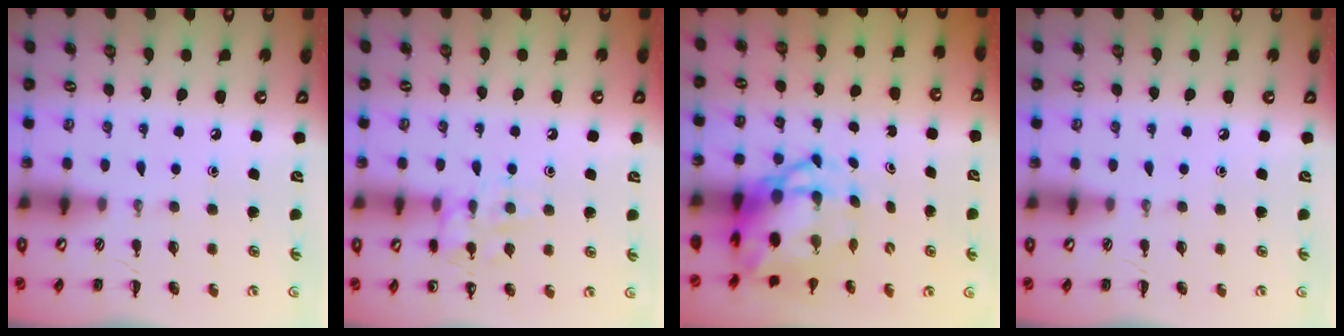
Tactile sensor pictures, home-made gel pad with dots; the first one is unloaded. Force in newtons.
{"total": 10.3, "press": 10.3, "slide": 0.9}
{"total": 7.1, "press": 6.8, "slide": 1.9}
{"total": 0.0}